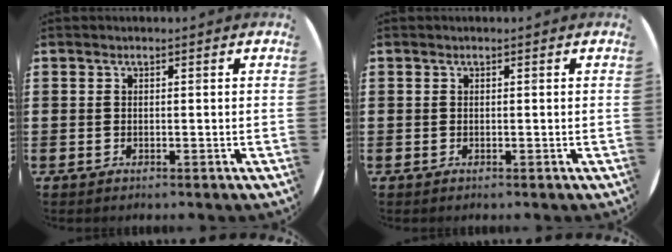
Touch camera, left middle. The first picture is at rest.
{"total": 0.0}